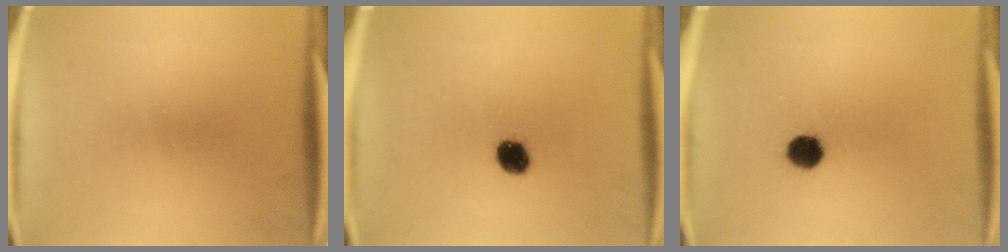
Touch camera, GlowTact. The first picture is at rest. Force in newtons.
{"total": 4.8}
{"total": 4.7}